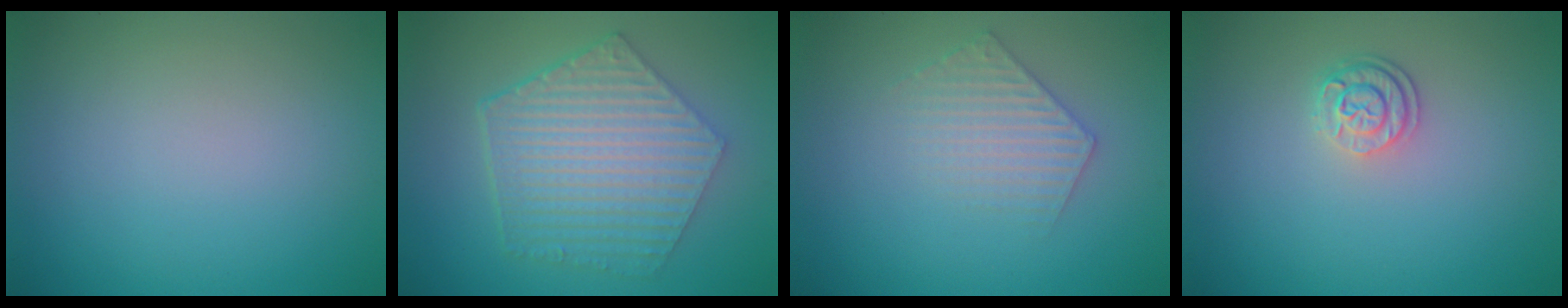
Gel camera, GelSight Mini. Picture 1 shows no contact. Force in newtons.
{"total": 6.9, "press": 5.0, "slide": 4.7}
{"total": 2.4, "press": 2.4, "slide": 0.3}
{"total": 2.3, "press": 1.8, "slide": 1.4}